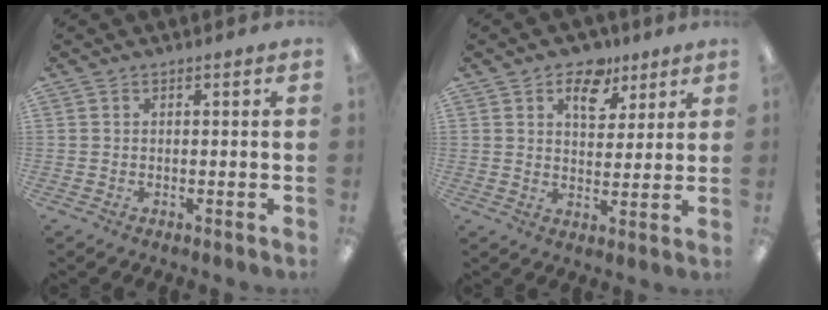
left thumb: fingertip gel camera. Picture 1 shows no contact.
{"total": 9.2, "force": [5.6, 5.7, 4.6], "torque": [-0.052, -0.025, 0.096]}